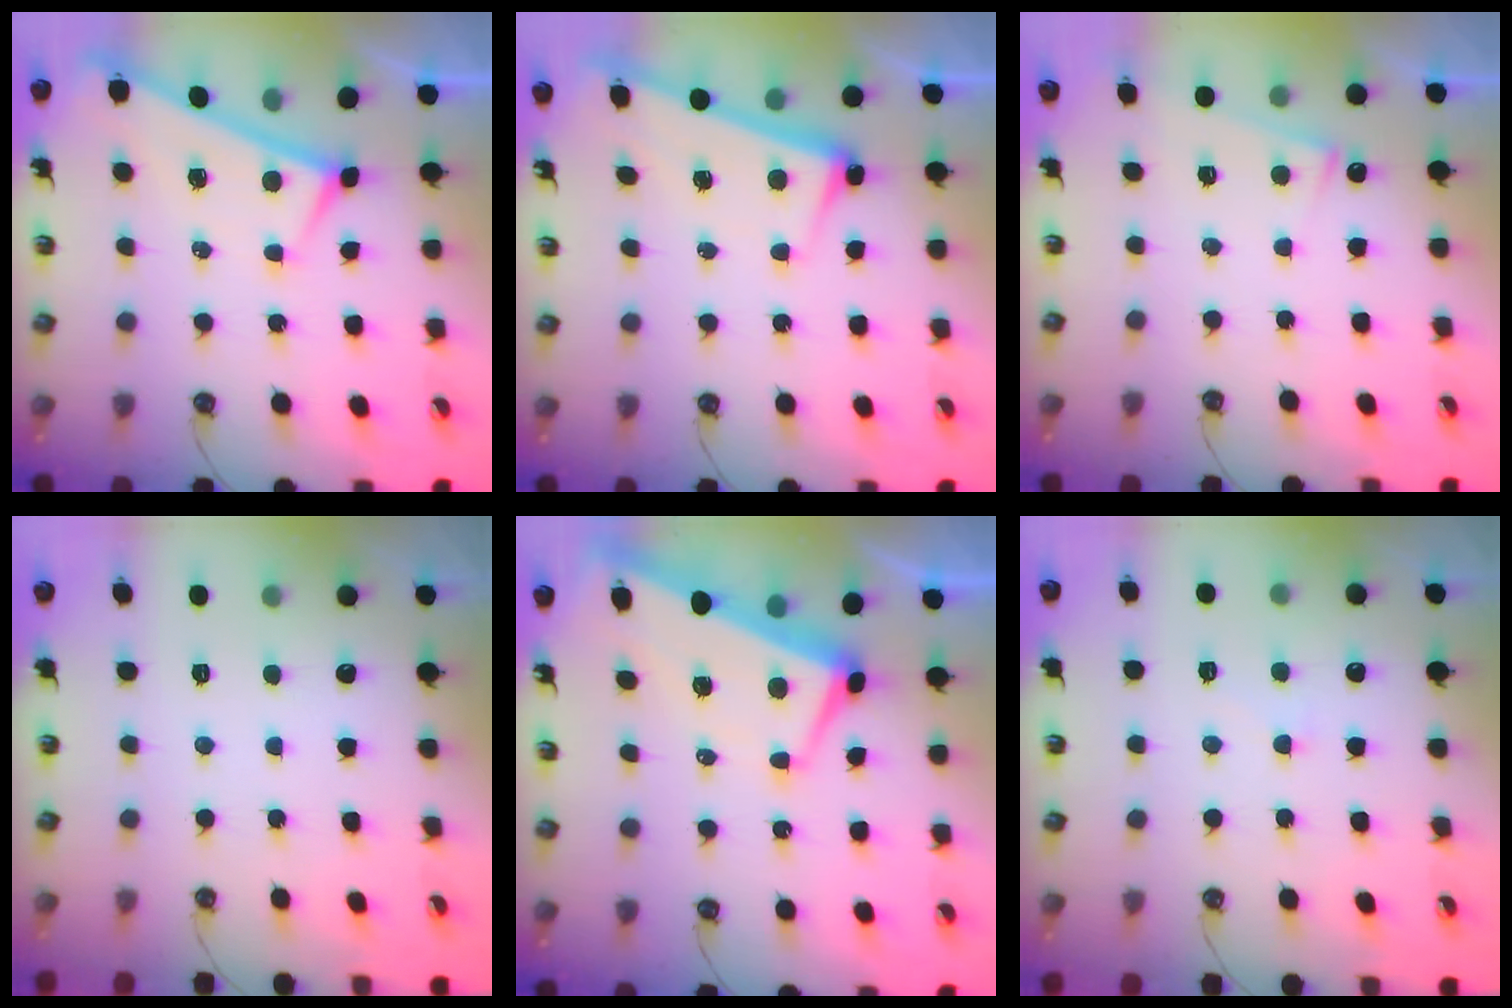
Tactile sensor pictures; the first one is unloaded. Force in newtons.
{"total": 2.6, "press": 2.5, "slide": 0.7}
{"total": 6.4, "press": 6.4, "slide": 0.5}
{"total": 0.0}
{"total": 1.6, "press": 0.9, "slide": 1.3}
{"total": 5.3, "press": 5.3, "slide": 0.5}